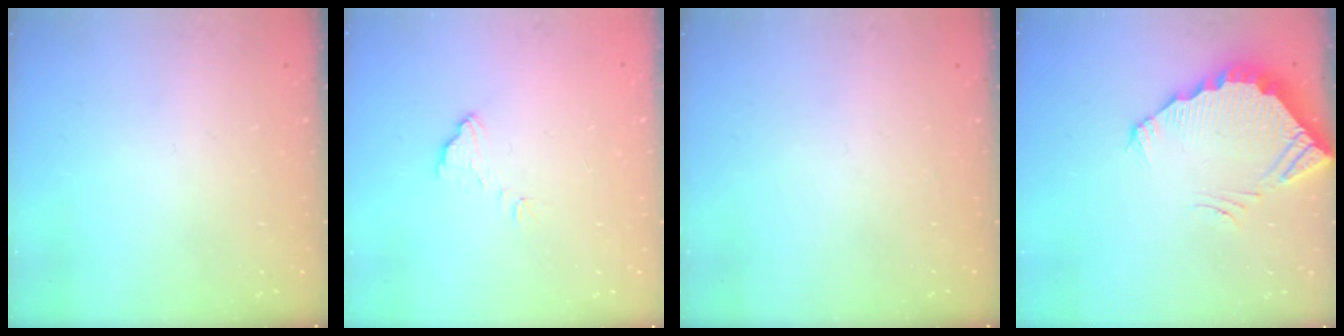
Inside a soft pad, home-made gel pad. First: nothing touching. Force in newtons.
{"total": 5.7, "press": 5.7, "slide": 0.3}
{"total": 0.0}
{"total": 4.0, "press": 4.0, "slide": 0.2}